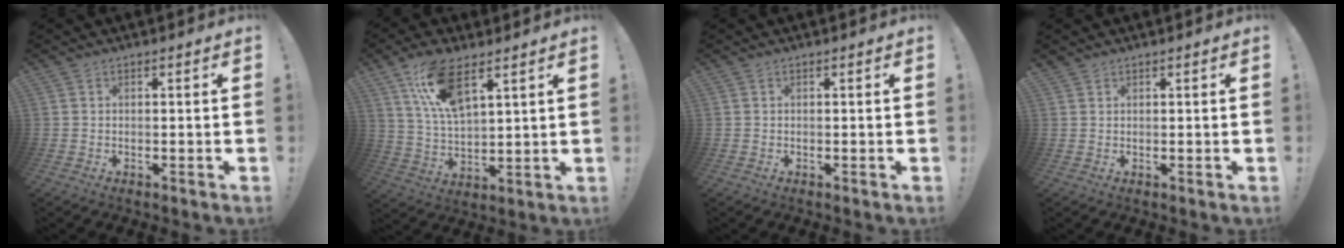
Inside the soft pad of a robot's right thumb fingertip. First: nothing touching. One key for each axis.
{"total": 12.9, "fx": 8.0, "fy": 4.7, "fz": 9.0, "tx": -0.185, "ty": -0.027, "tz": 0.144}
{"total": 0.0}
{"total": 0.8, "fx": 0.7, "fy": 0.2, "fz": 0.1, "tx": 0.004, "ty": -0.003, "tz": 0.013}